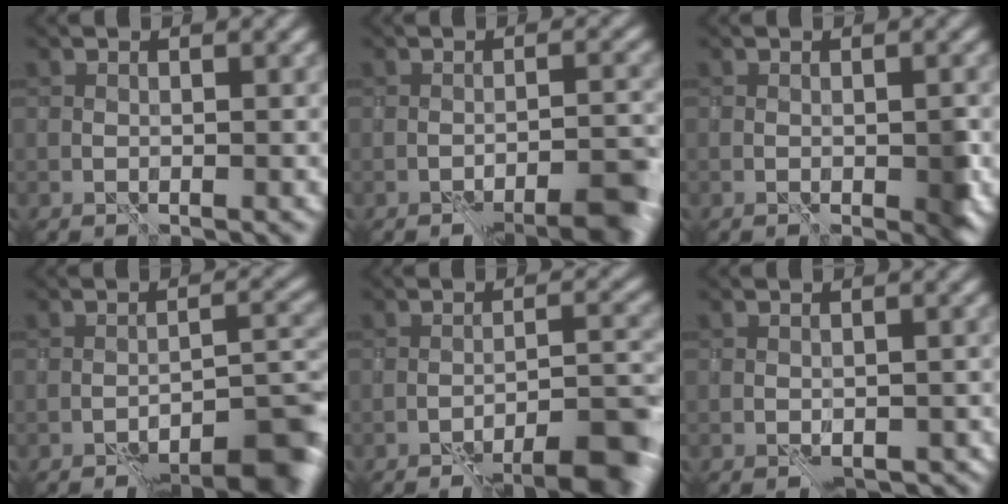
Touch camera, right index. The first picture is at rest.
{"total": 6.9, "force": [-5.7, 1.6, 3.5], "torque": [-0.042, 0.006, -0.068]}
{"total": 2.3, "force": [-0.8, 0.8, 2.0], "torque": [-0.026, 0.000, -0.012]}
{"total": 7.8, "force": [-6.3, 1.8, 4.3], "torque": [-0.042, 0.011, -0.084]}
{"total": 9.0, "force": [-7.2, 2.1, 4.9], "torque": [-0.057, 0.005, -0.089]}
{"total": 3.3, "force": [-2.3, 2.0, 1.4], "torque": [-0.011, 0.000, -0.023]}